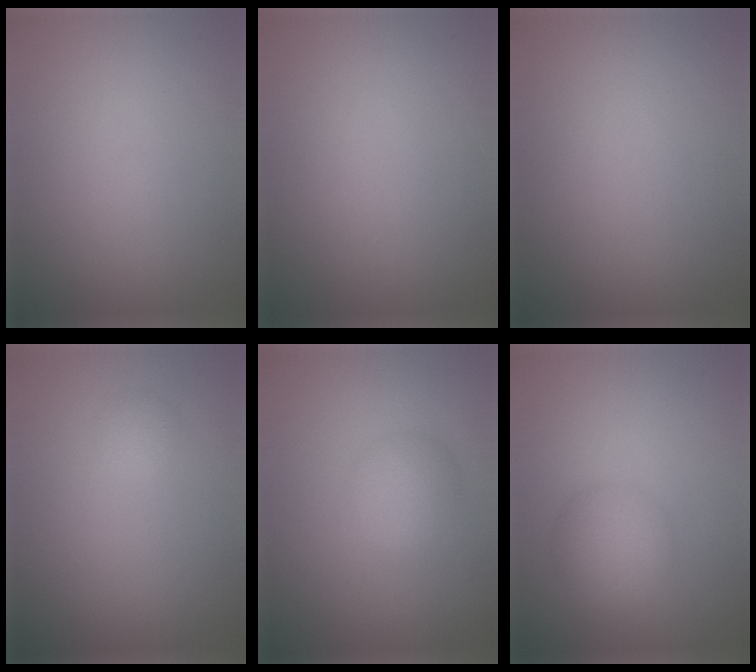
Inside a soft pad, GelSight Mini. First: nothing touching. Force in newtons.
{"total": 0.0}
{"total": 0.0}
{"total": 0.8, "press": 0.8, "slide": 0.0}
{"total": 2.6, "press": 2.6, "slide": 0.1}
{"total": 3.5, "press": 3.5, "slide": 0.1}